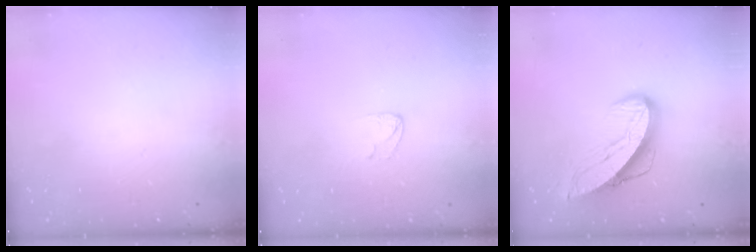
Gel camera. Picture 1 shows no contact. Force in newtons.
{"total": 4.0, "press": 4.0, "slide": 0.3}
{"total": 11.8, "press": 11.7, "slide": 1.1}